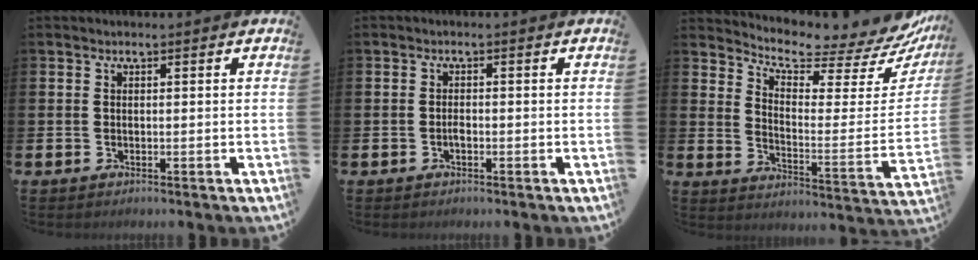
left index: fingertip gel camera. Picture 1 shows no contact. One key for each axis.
{"total": 0.9, "fx": -0.4, "fy": 0.4, "fz": 0.7, "tx": -0.012, "ty": -0.003, "tz": -0.008}
{"total": 6.1, "fx": 5.6, "fy": 1.7, "fz": 1.8, "tx": -0.051, "ty": -0.063, "tz": 0.086}